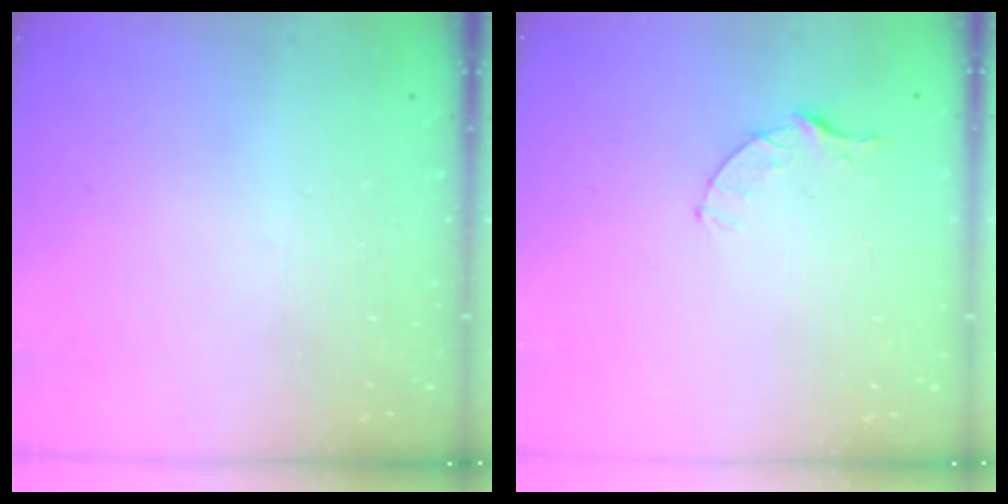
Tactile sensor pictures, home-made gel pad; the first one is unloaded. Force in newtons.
{"total": 3.4, "press": 3.4, "slide": 0.4}